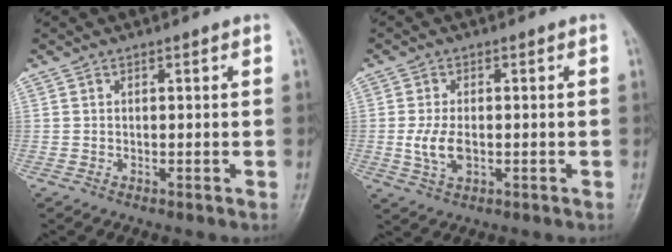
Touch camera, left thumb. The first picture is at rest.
{"total": 5.0, "force": [-0.6, 2.7, 4.1], "torque": [-0.090, -0.004, -0.010]}